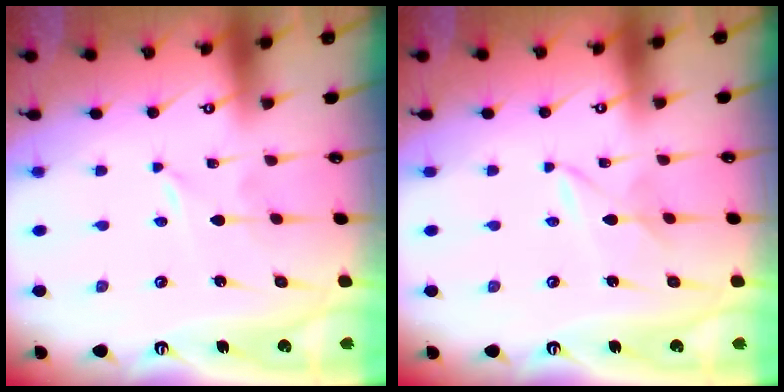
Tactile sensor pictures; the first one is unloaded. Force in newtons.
{"total": 3.0, "press": 3.0, "slide": 0.1}